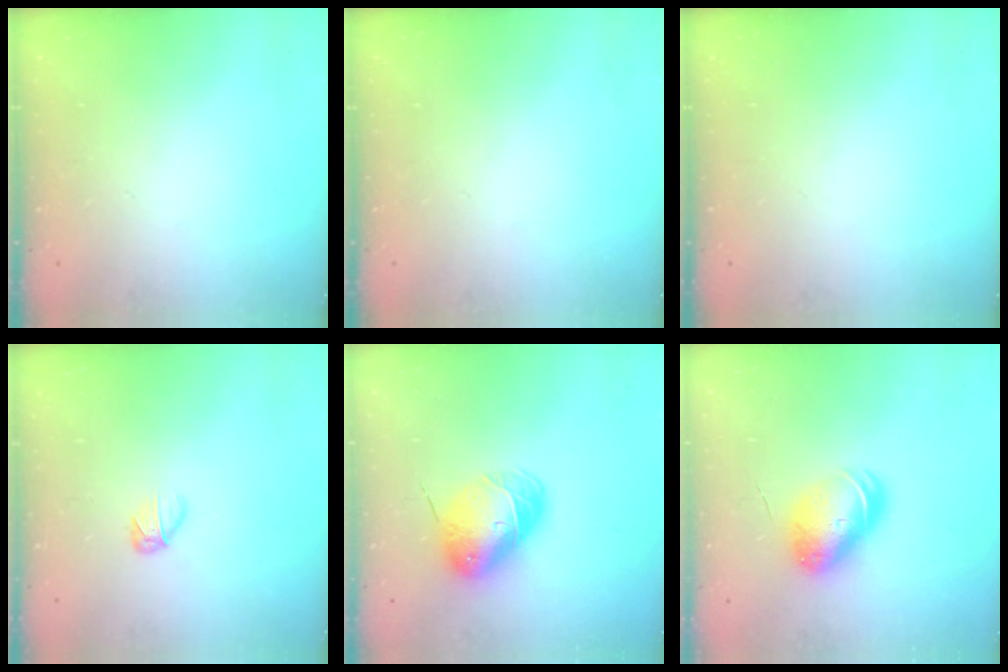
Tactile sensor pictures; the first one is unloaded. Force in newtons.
{"total": 0.0}
{"total": 0.0}
{"total": 2.7, "press": 2.7, "slide": 0.7}
{"total": 9.4, "press": 9.2, "slide": 1.8}
{"total": 9.4, "press": 9.2, "slide": 1.6}